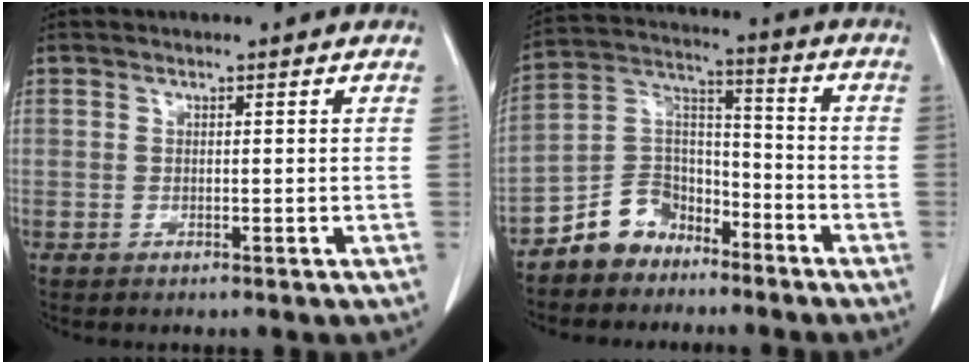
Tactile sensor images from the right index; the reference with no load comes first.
{"total": 9.1, "force": [-6.6, 5.9, 2.0], "torque": [-0.040, 0.040, -0.124]}